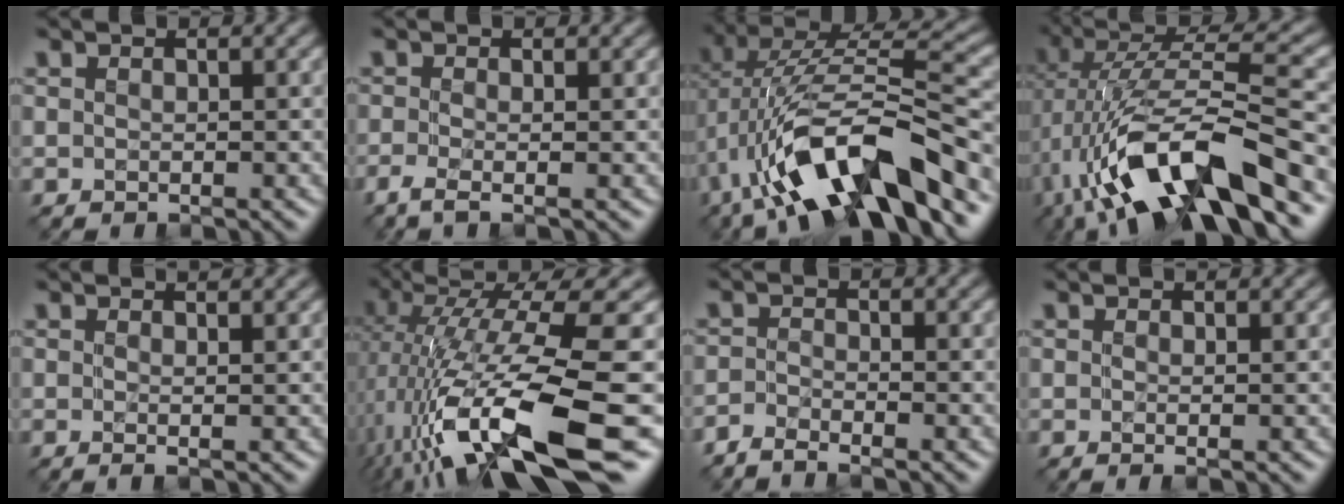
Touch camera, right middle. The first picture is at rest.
{"total": 2.6, "force": [-1.0, 0.8, 2.3], "torque": [-0.044, -0.014, -0.029]}
{"total": 12.8, "force": [-4.8, 5.1, 10.7], "torque": [-0.192, 0.009, -0.091]}
{"total": 13.0, "force": [-3.9, 4.4, 11.6], "torque": [-0.206, 0.014, -0.075]}
{"total": 2.6, "force": [1.0, 0.9, 2.2], "torque": [-0.022, 0.007, -0.011]}
{"total": 15.3, "force": [-3.2, 4.0, 14.4], "torque": [-0.260, -0.016, -0.036]}
{"total": 2.0, "force": [-1.8, 0.2, 0.8], "torque": [-0.018, -0.009, -0.045]}
{"total": 1.6, "force": [0.4, 0.5, 1.5], "torque": [-0.022, -0.003, -0.002]}